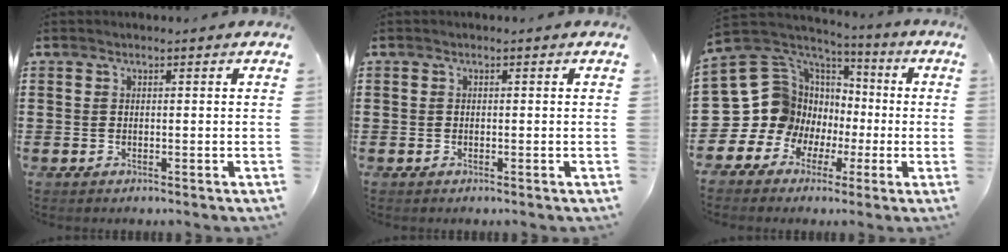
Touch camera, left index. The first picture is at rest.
{"total": 0.6, "force": [-0.4, 0.3, 0.1], "torque": [-0.003, 0.001, -0.009]}
{"total": 11.0, "force": [-0.9, 10.9, 1.2], "torque": [-0.085, -0.038, 0.003]}